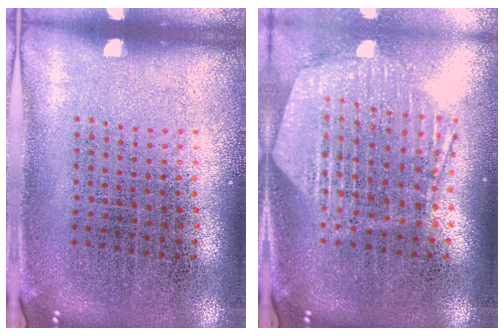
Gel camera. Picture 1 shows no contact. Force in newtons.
{"total": 1.4, "press": 1.4, "slide": 0.4}